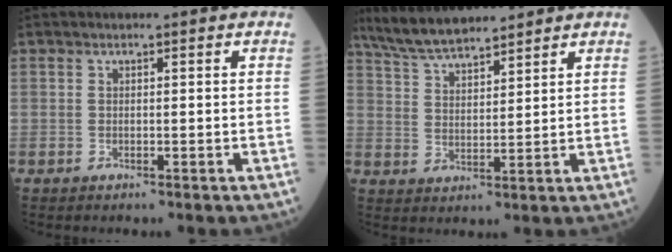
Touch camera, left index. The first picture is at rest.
{"total": 10.3, "force": [9.1, 1.8, 4.5], "torque": [-0.090, 0.023, 0.167]}